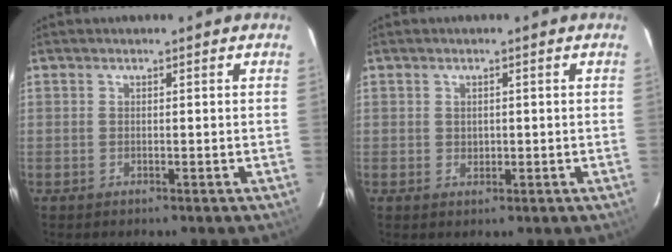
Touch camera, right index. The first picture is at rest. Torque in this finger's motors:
{"motor_torque": [-0.03, 0.03, -0.02, 0.00]}